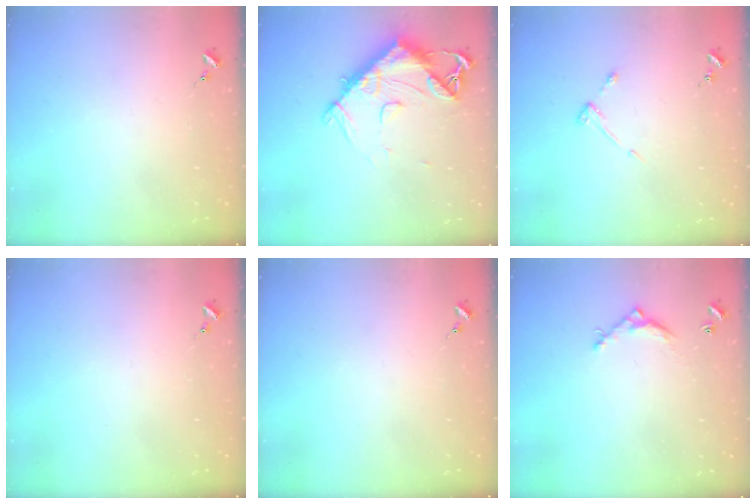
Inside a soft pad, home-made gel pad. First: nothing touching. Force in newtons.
{"total": 13.6, "press": 13.5, "slide": 1.4}
{"total": 3.2, "press": 3.1, "slide": 0.5}
{"total": 0.0}
{"total": 0.0}
{"total": 5.5, "press": 5.5, "slide": 0.3}